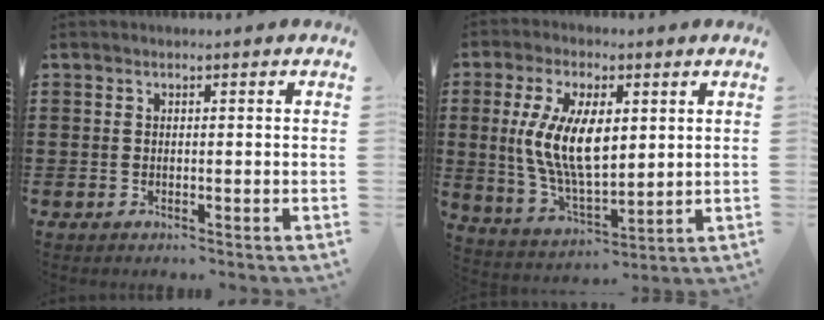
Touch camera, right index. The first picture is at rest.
{"total": 11.3, "force": [1.8, 5.4, 9.8], "torque": [-0.206, 0.008, 0.032]}